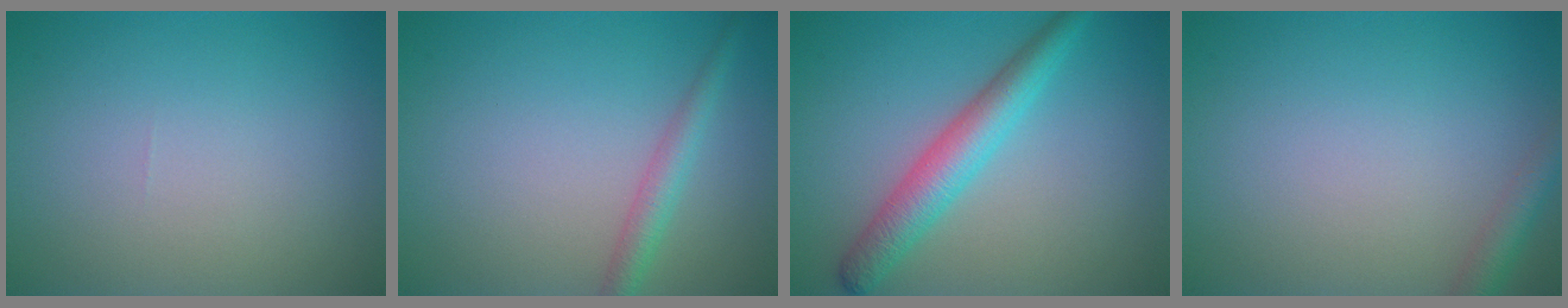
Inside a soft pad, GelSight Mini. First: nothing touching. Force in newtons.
{"total": 2.2, "press": 2.2, "slide": 0.1}
{"total": 4.2, "press": 4.2, "slide": 0.1}
{"total": 2.1, "press": 2.1, "slide": 0.1}